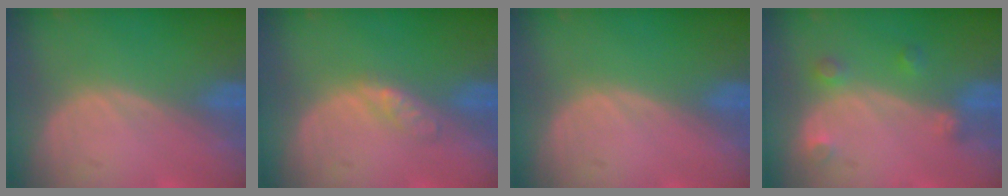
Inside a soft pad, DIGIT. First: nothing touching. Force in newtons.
{"total": 2.7, "press": 2.7, "slide": 0.3}
{"total": 0.0}
{"total": 2.9, "press": 2.8, "slide": 0.8}